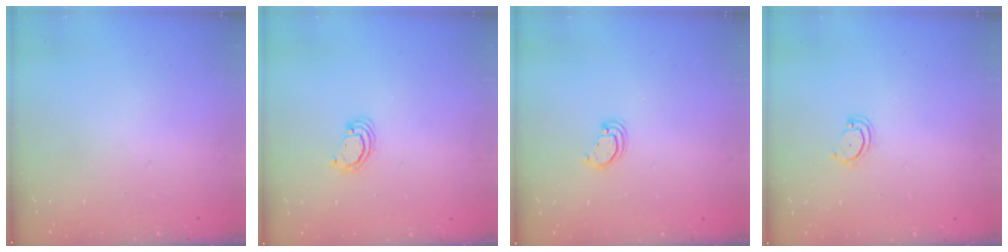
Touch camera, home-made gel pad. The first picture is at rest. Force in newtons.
{"total": 2.5, "press": 2.5, "slide": 0.2}
{"total": 3.3, "press": 3.3, "slide": 0.3}
{"total": 3.3, "press": 3.3, "slide": 0.2}